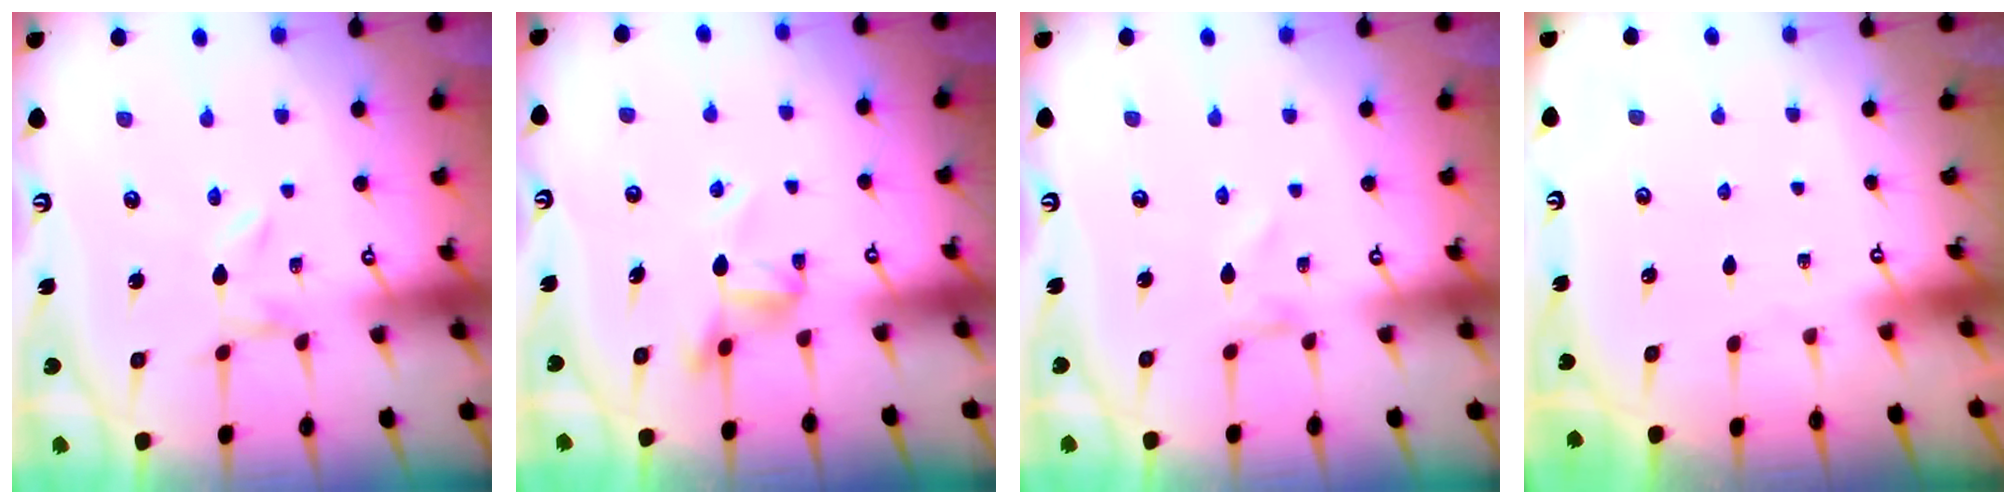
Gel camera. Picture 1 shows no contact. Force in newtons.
{"total": 8.2, "press": 8.2, "slide": 0.9}
{"total": 0.0}
{"total": 0.0}